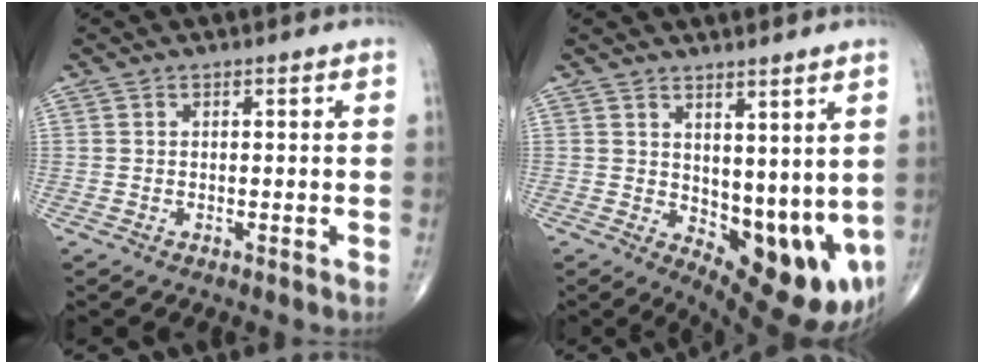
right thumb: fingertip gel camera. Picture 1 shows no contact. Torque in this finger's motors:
{"motor_torque": [-0.38, 1.16, 0.04, -0.29, -0.04]}